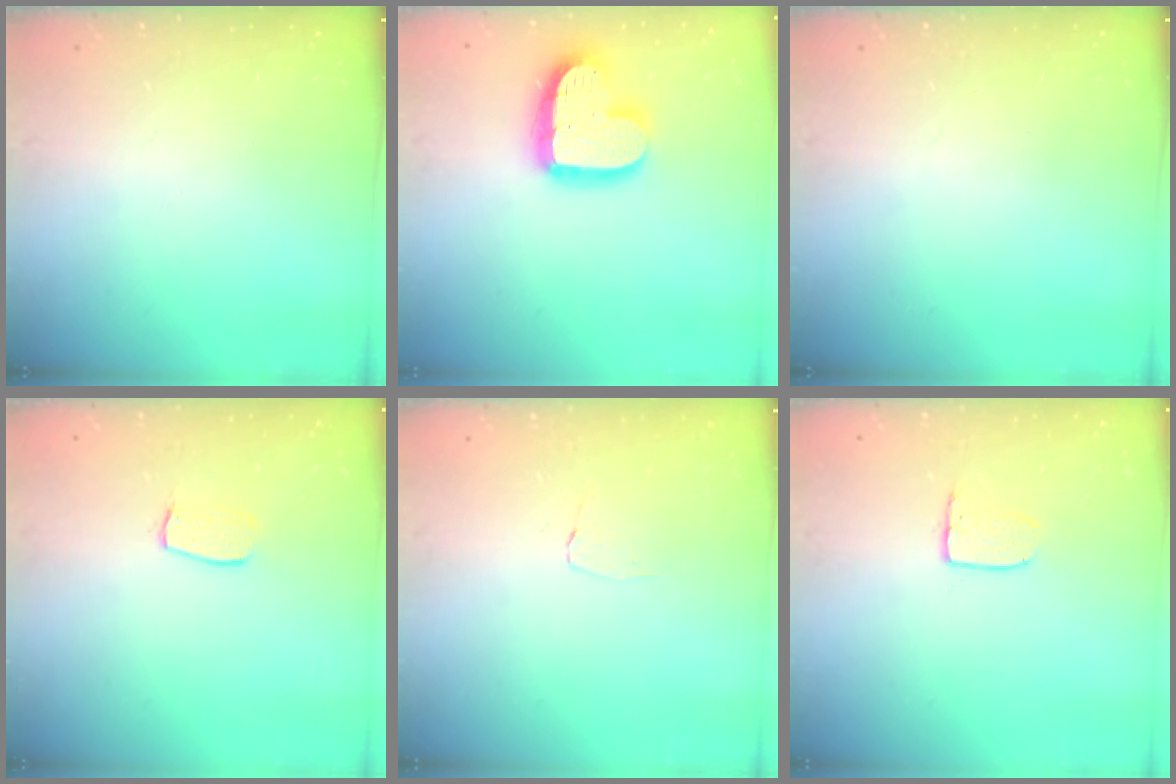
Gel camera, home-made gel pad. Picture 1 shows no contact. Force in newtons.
{"total": 17.1, "press": 17.0, "slide": 1.5}
{"total": 0.0}
{"total": 5.9, "press": 5.9, "slide": 0.3}
{"total": 2.9, "press": 2.8, "slide": 0.3}
{"total": 5.8, "press": 5.8, "slide": 0.4}